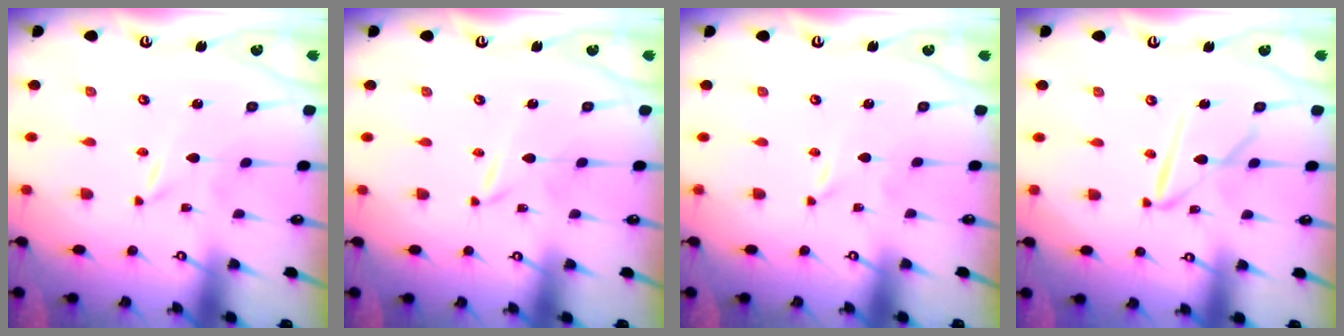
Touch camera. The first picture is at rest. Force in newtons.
{"total": 1.8, "press": 1.8, "slide": 0.2}
{"total": 0.0}
{"total": 11.7, "press": 11.7, "slide": 1.0}